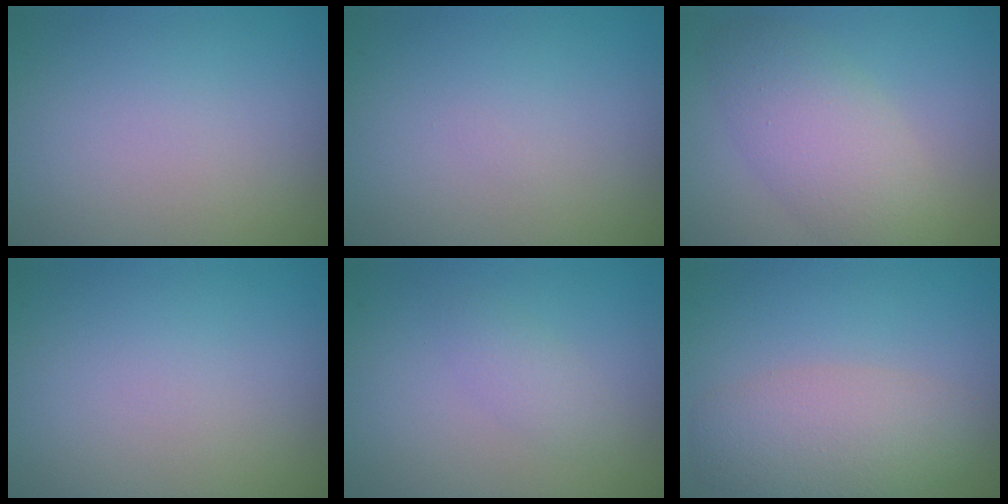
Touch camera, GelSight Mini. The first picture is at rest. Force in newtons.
{"total": 0.0}
{"total": 5.2, "press": 5.2, "slide": 0.4}
{"total": 0.0}
{"total": 1.4, "press": 1.4, "slide": 0.1}
{"total": 4.6, "press": 4.6, "slide": 0.2}